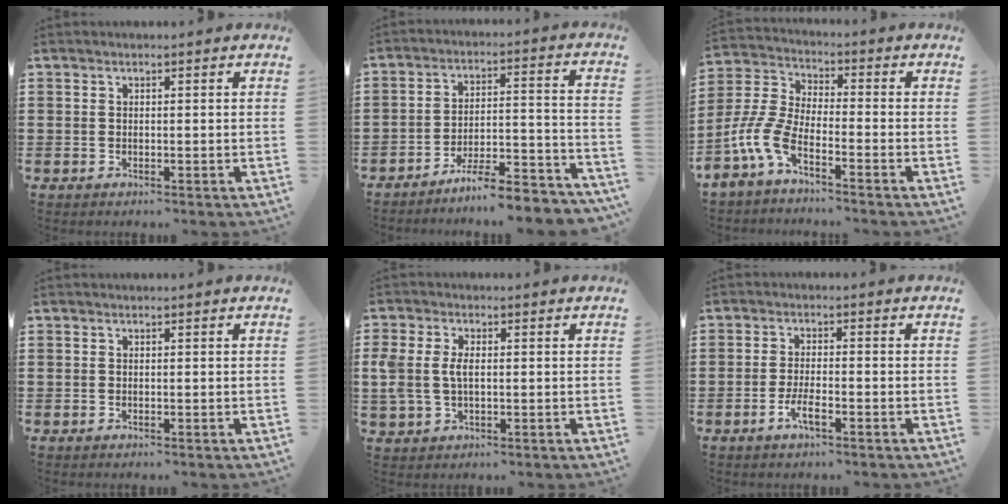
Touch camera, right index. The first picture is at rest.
{"total": 6.8, "force": [-6.2, 0.1, 2.7], "torque": [-0.039, 0.000, -0.119]}
{"total": 6.7, "force": [-4.6, 1.8, 4.5], "torque": [-0.140, -0.020, -0.098]}
{"total": 0.0}
{"total": 4.3, "force": [0.2, 2.7, 3.4], "torque": [-0.092, 0.001, -0.005]}
{"total": 2.7, "force": [-1.4, 0.5, 2.3], "torque": [-0.047, -0.002, -0.027]}